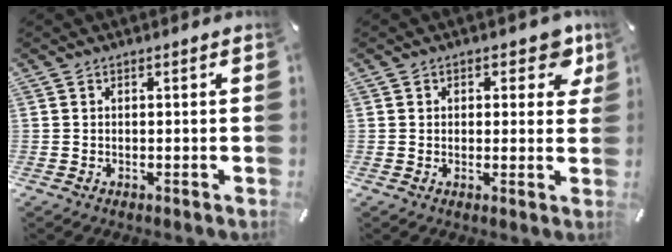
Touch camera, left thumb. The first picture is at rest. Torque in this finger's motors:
{"motor_torque": [0.34, -0.17, 0.01, 0.02, 0.06]}